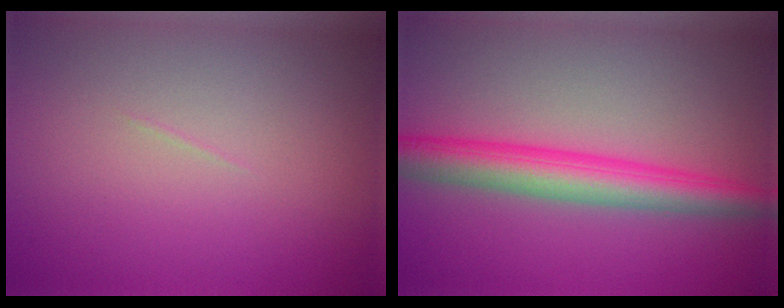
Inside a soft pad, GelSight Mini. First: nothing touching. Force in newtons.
{"total": 5.3, "press": 5.3, "slide": 0.2}